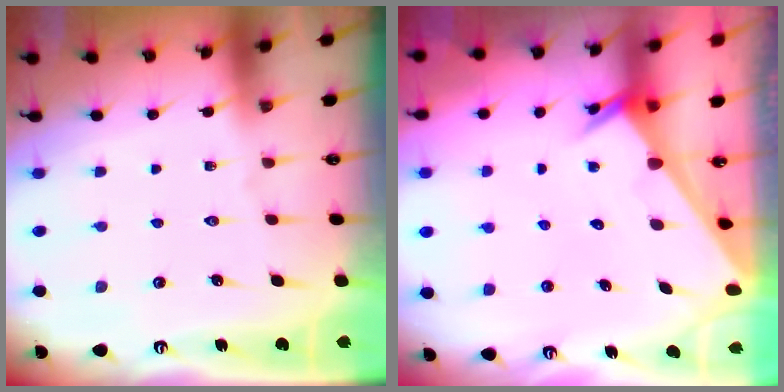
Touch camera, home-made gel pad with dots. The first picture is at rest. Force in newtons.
{"total": 2.0, "press": 2.0, "slide": 0.1}